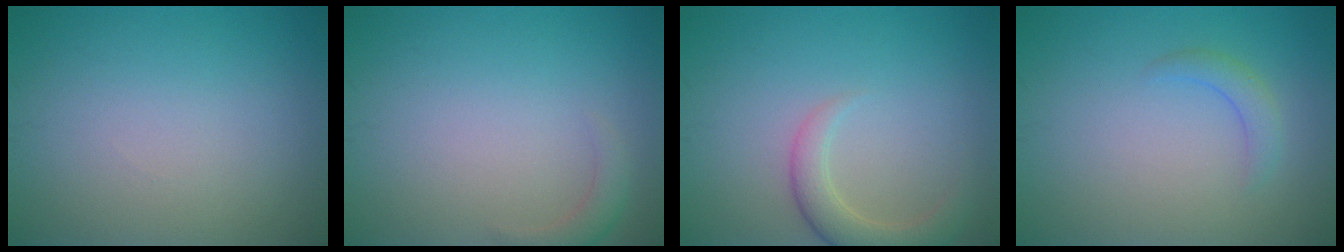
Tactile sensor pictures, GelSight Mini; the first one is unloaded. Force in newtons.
{"total": 1.6, "press": 1.6, "slide": 0.3}
{"total": 3.3, "press": 3.3, "slide": 0.4}
{"total": 1.6, "press": 1.6, "slide": 0.1}